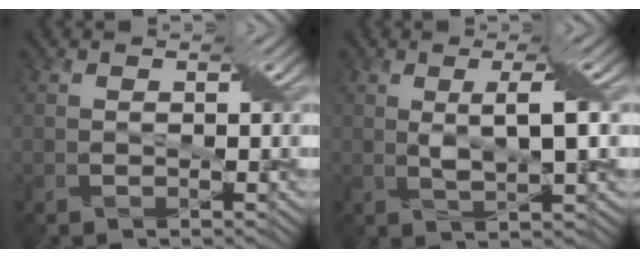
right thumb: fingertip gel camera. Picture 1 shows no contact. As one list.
[{"total": 3.7, "force": [1.3, 0.1, 3.5], "torque": [-0.063, 0.005, 0.025]}]